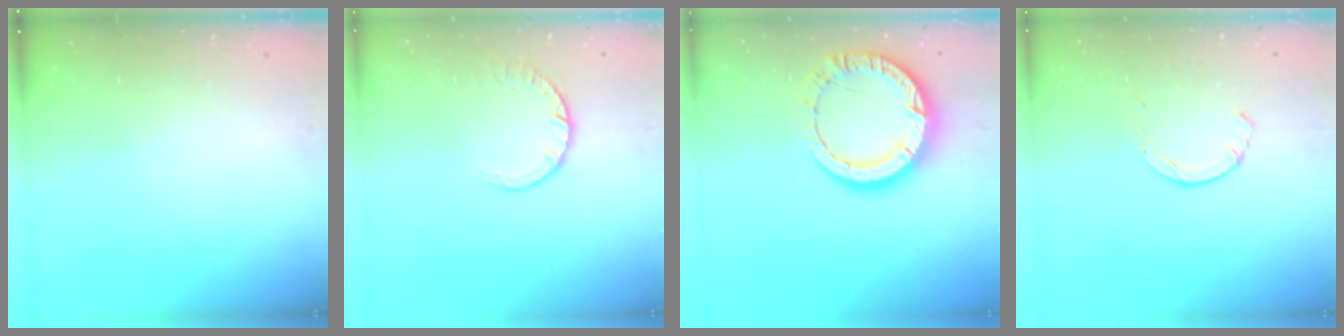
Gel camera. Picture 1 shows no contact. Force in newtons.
{"total": 2.8, "press": 2.8, "slide": 0.4}
{"total": 13.6, "press": 13.5, "slide": 1.1}
{"total": 1.7, "press": 1.7, "slide": 0.2}